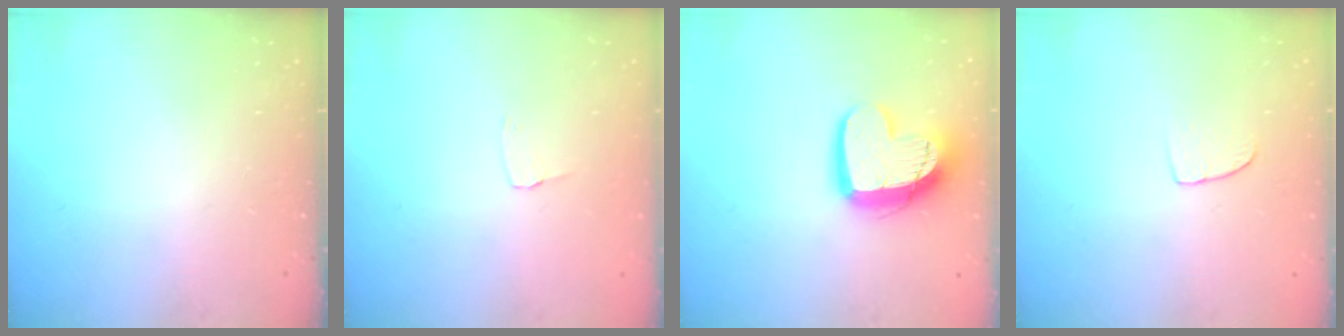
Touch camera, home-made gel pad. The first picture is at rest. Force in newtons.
{"total": 2.6, "press": 2.6, "slide": 0.2}
{"total": 14.0, "press": 13.9, "slide": 1.3}
{"total": 5.9, "press": 5.9, "slide": 0.4}